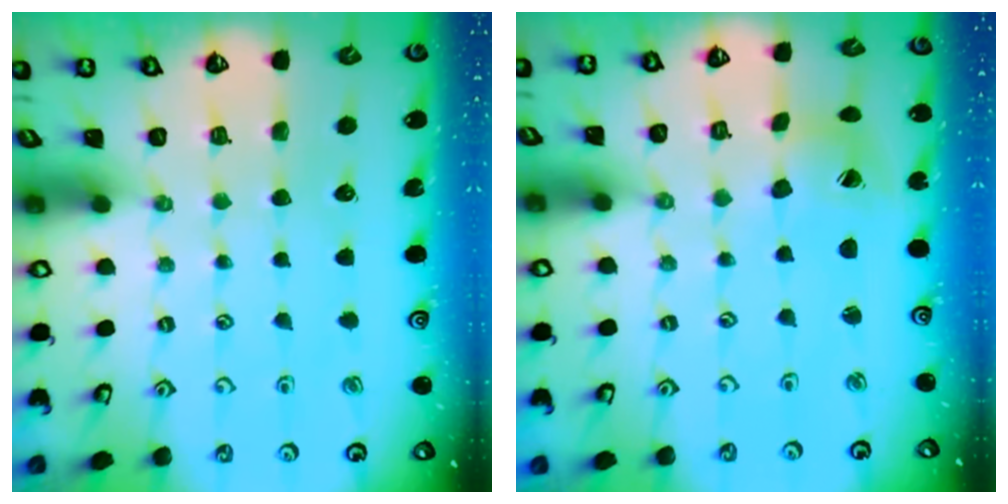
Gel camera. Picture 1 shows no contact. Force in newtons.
{"total": 5.3, "press": 5.2, "slide": 0.6}